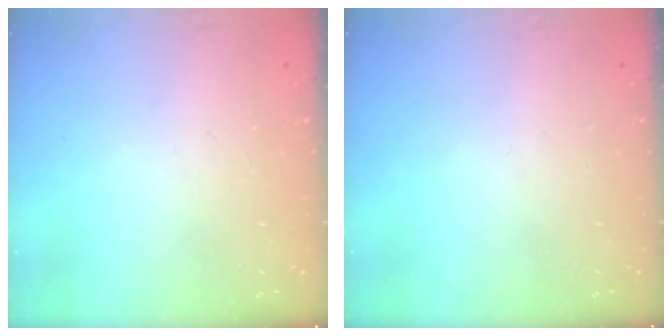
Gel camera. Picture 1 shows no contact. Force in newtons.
{"total": 0.0}